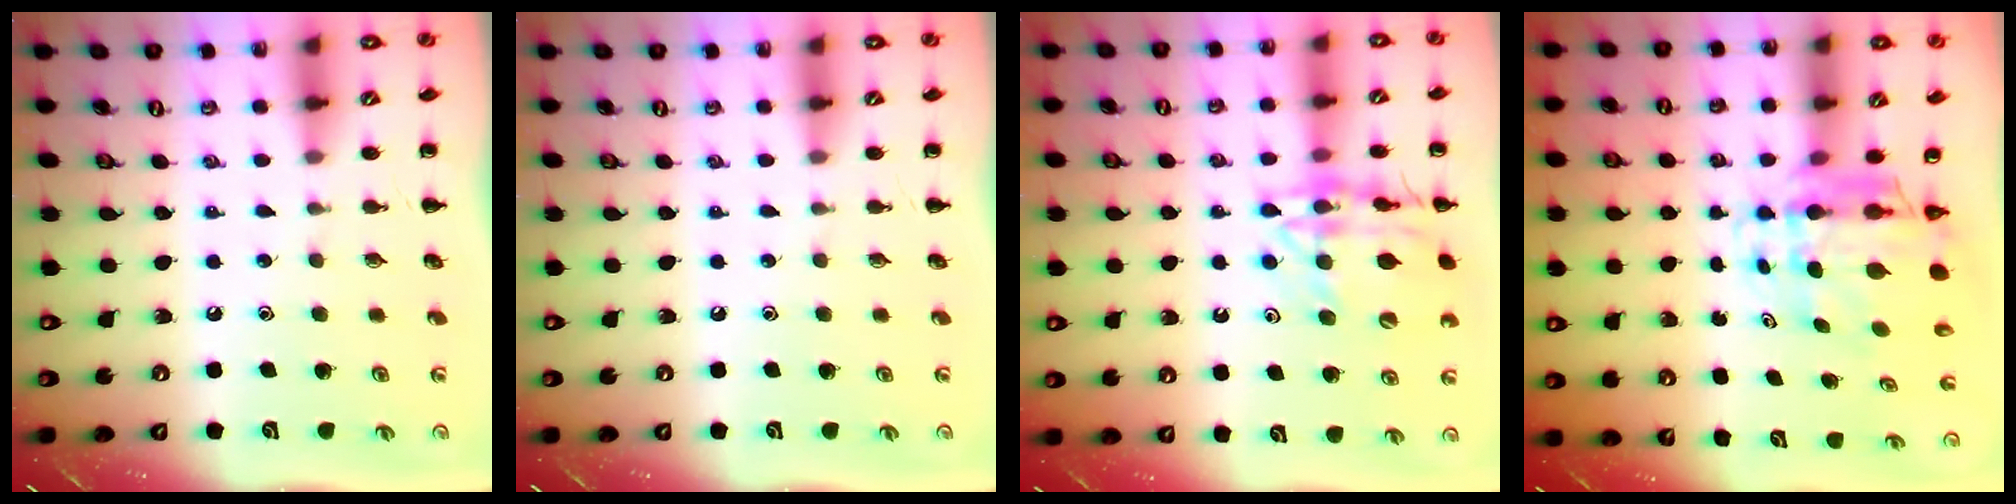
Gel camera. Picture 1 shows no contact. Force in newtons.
{"total": 0.0}
{"total": 16.8, "press": 16.7, "slide": 1.6}
{"total": 7.2, "press": 6.9, "slide": 2.0}